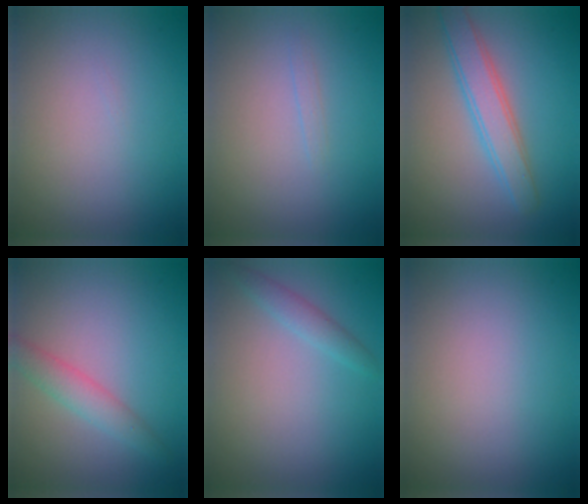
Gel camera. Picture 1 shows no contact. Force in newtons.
{"total": 0.5, "press": 0.5, "slide": 0.1}
{"total": 3.6, "press": 3.6, "slide": 0.1}
{"total": 2.5, "press": 2.5, "slide": 0.1}
{"total": 1.5, "press": 1.5, "slide": 0.1}
{"total": 0.0}